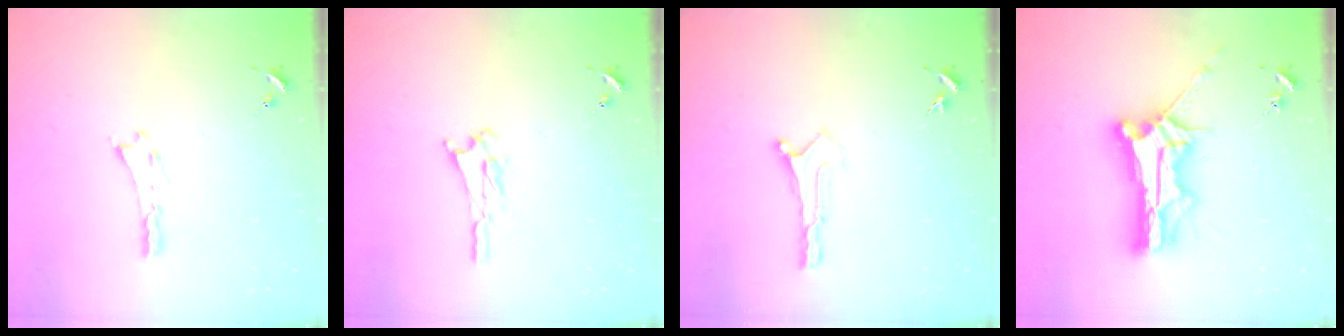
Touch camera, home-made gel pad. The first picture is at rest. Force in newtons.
{"total": 1.7, "press": 1.6, "slide": 0.3}
{"total": 0.0}
{"total": 11.4, "press": 11.3, "slide": 1.0}